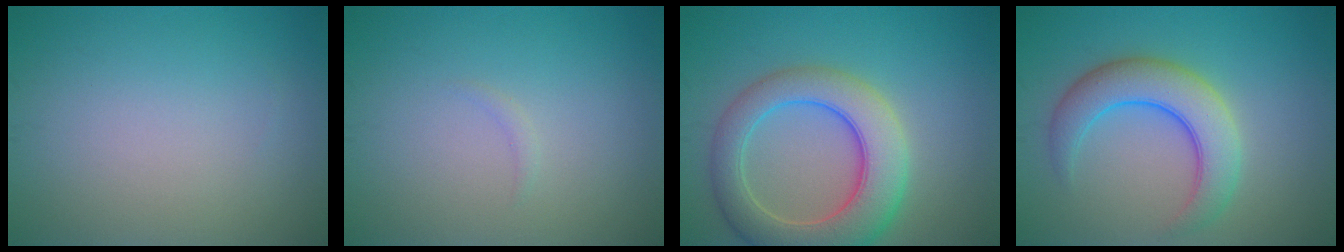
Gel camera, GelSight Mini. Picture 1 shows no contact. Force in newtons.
{"total": 0.5, "press": 0.5, "slide": 0.1}
{"total": 8.0, "press": 8.0, "slide": 0.6}
{"total": 5.8, "press": 5.8, "slide": 0.1}